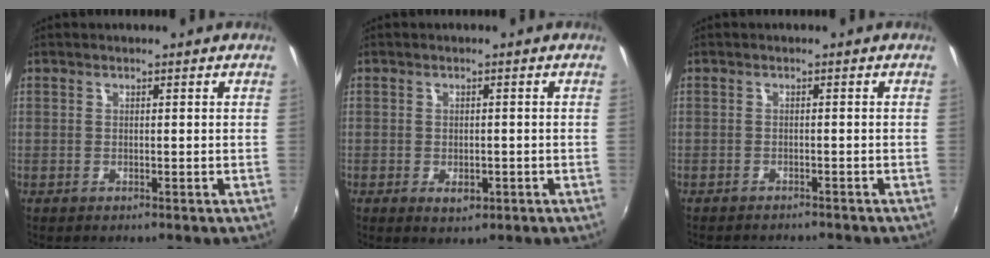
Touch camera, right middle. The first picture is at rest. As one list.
[{"total": 2.9, "force": [-1.2, 1.8, 2.0], "torque": [-0.037, -0.006, -0.014]}, {"total": 4.1, "force": [-3.8, 0.9, 1.2], "torque": [-0.034, -0.011, -0.055]}]